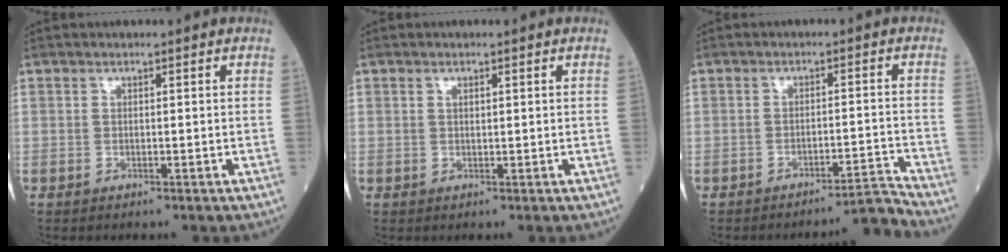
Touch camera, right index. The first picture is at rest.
{"total": 0.7, "force": [0.4, 0.3, 0.5], "torque": [-0.009, 0.002, 0.009]}
{"total": 4.3, "force": [-3.9, -1.8, 0.3], "torque": [0.004, 0.006, -0.056]}